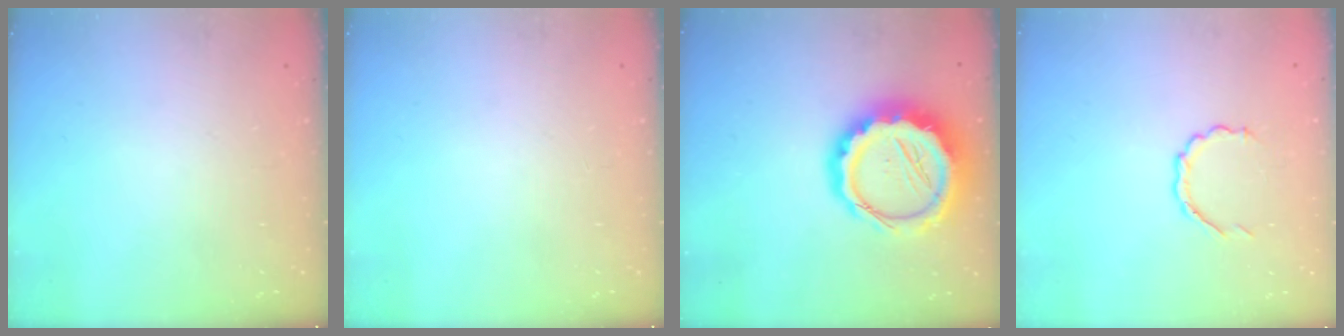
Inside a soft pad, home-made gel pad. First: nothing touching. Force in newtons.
{"total": 0.0}
{"total": 16.2, "press": 15.8, "slide": 3.7}
{"total": 3.9, "press": 3.6, "slide": 1.3}